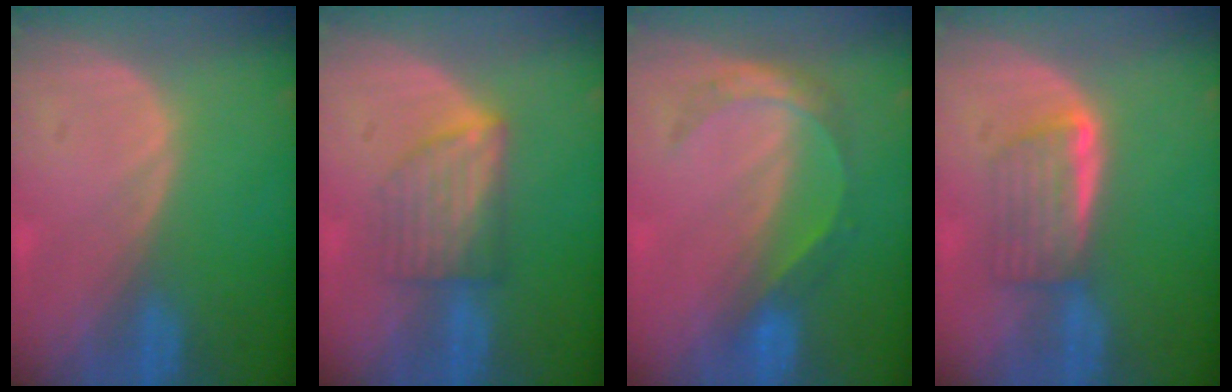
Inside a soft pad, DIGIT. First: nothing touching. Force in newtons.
{"total": 5.9, "press": 5.6, "slide": 1.8}
{"total": 5.6, "press": 4.8, "slide": 2.9}
{"total": 5.9, "press": 5.1, "slide": 2.8}